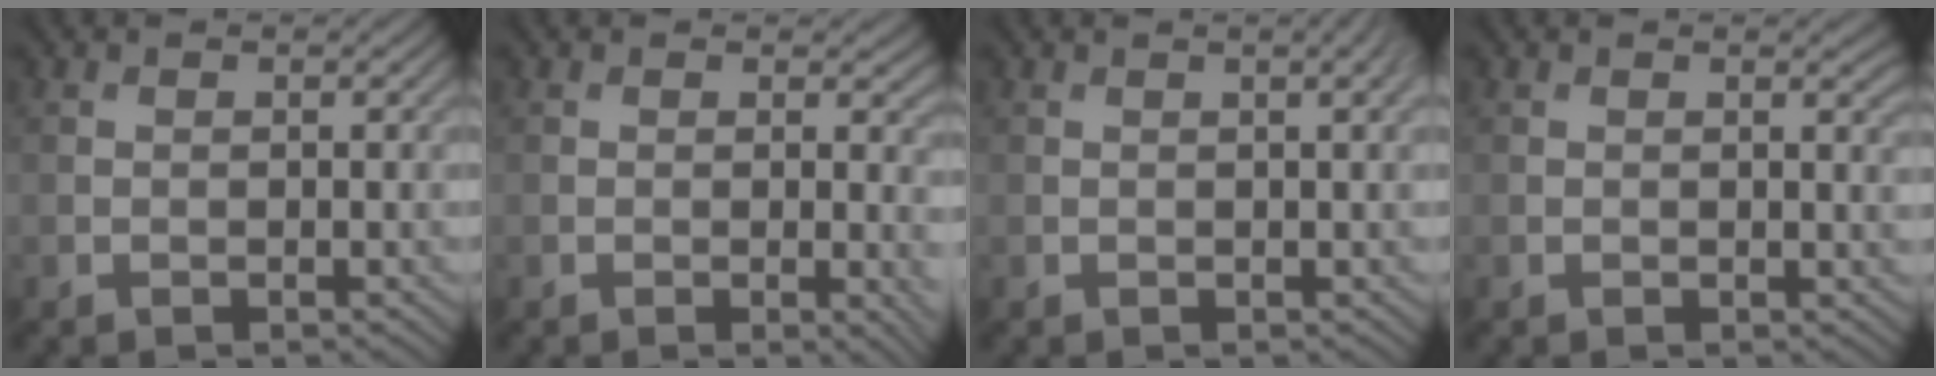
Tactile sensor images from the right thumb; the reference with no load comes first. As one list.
[{"total": 3.5, "force": [0.1, 1.3, 3.2], "torque": [-0.041, -0.004, 0.000]}, {"total": 1.5, "force": [0.6, 0.2, 1.4], "torque": [-0.017, 0.004, 0.005]}, {"total": 1.4, "force": [0.4, 0.3, 1.3], "torque": [-0.017, -0.003, 0.005]}]